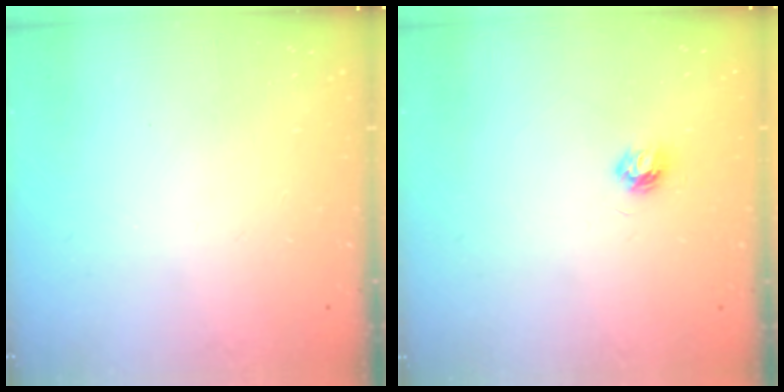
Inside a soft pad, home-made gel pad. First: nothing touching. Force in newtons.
{"total": 3.9, "press": 3.9, "slide": 0.5}